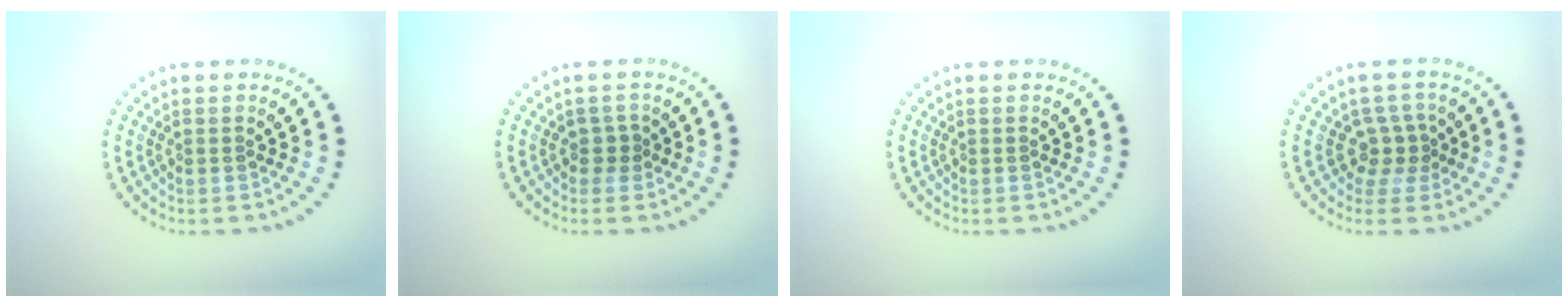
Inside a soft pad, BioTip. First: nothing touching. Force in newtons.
{"total": 1.1, "press": 0.8, "slide": 0.7}
{"total": 0.0}
{"total": 2.4, "press": 1.7, "slide": 1.7}